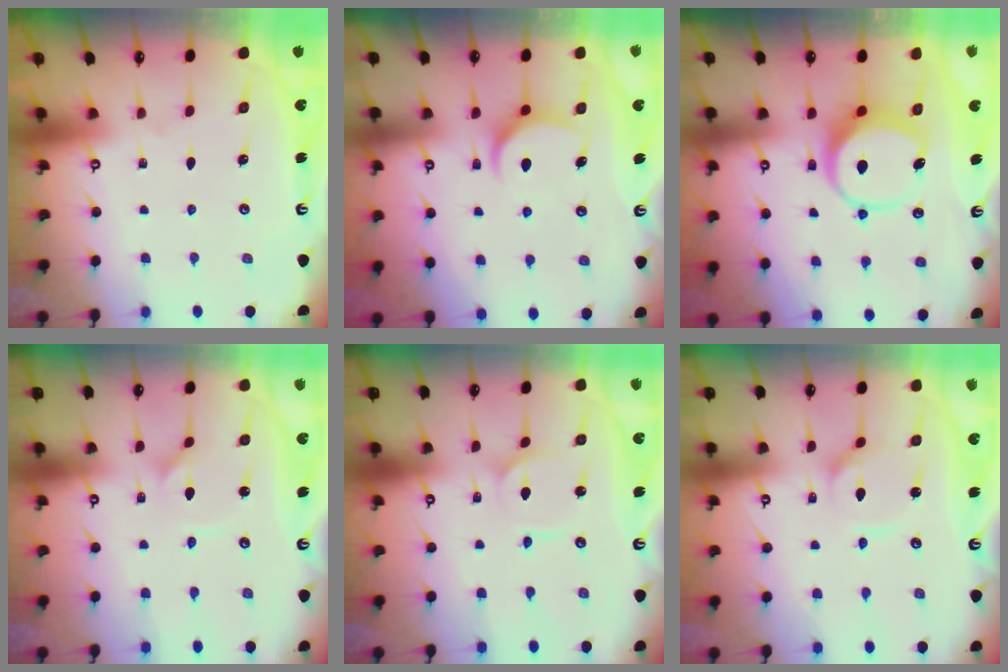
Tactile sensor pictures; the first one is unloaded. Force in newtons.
{"total": 7.7, "press": 7.7, "slide": 0.5}
{"total": 8.6, "press": 8.5, "slide": 1.4}
{"total": 1.6, "press": 1.6, "slide": 0.1}
{"total": 2.3, "press": 2.3, "slide": 0.3}
{"total": 4.4, "press": 4.4, "slide": 0.4}